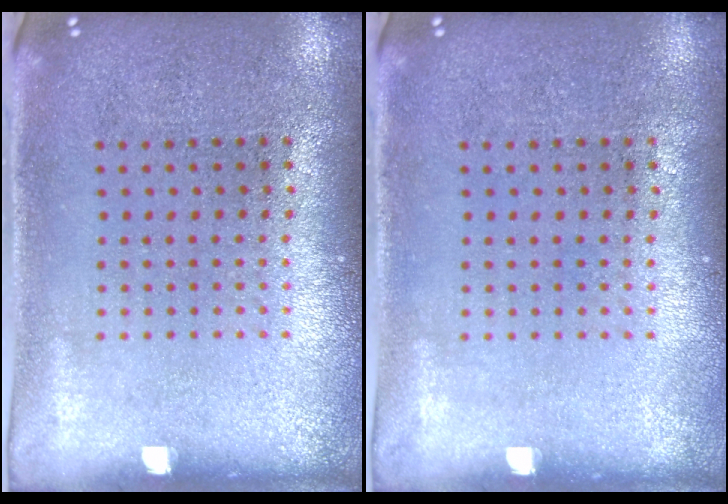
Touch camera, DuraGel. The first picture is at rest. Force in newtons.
{"total": 0.0}